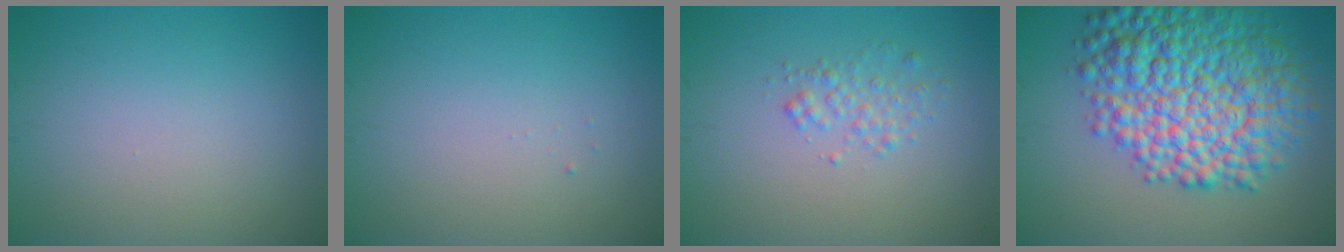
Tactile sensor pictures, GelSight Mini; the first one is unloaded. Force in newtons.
{"total": 0.0}
{"total": 1.6, "press": 1.6, "slide": 0.1}
{"total": 12.1, "press": 12.1, "slide": 0.0}